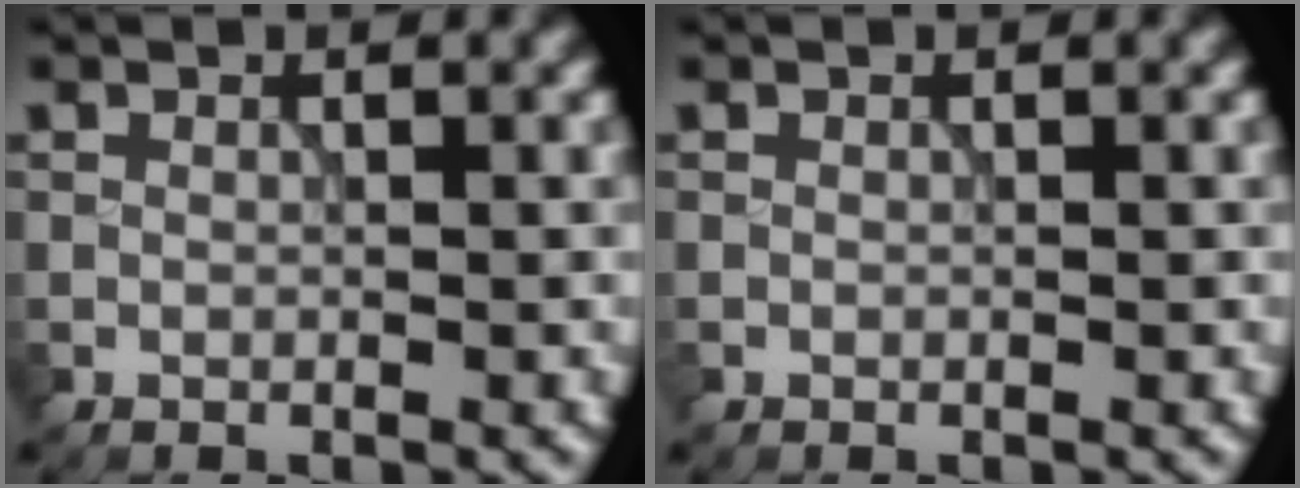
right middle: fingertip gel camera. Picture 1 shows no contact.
{"total": 0.0}